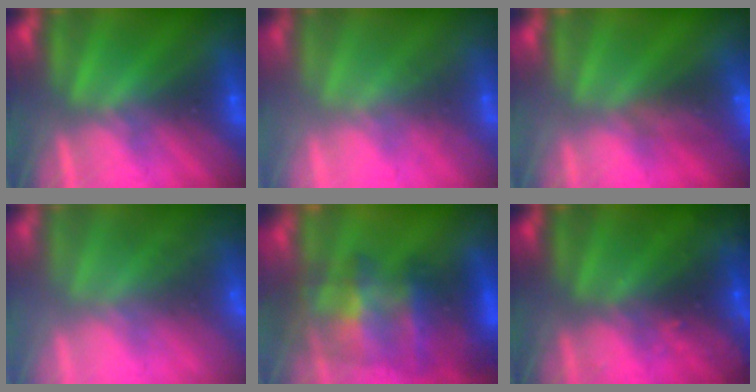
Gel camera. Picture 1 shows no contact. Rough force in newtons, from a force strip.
{"total": 2.1}
{"total": 7.2}
{"total": 7.8}
{"total": 7.6}
{"total": 9.3}